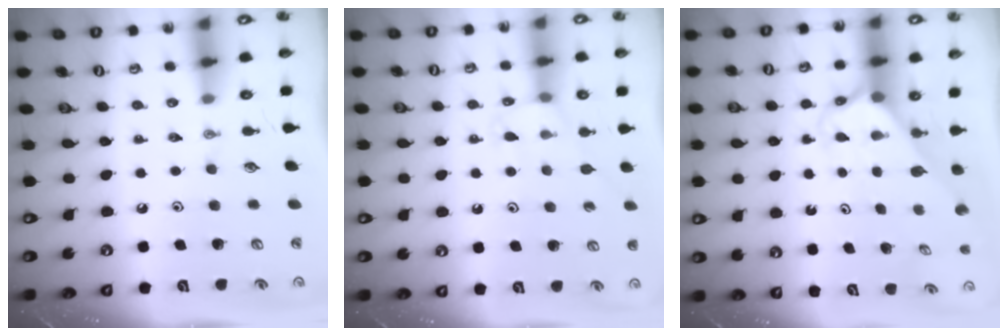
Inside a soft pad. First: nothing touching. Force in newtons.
{"total": 5.6, "press": 5.5, "slide": 0.8}
{"total": 2.5, "press": 2.5, "slide": 0.2}